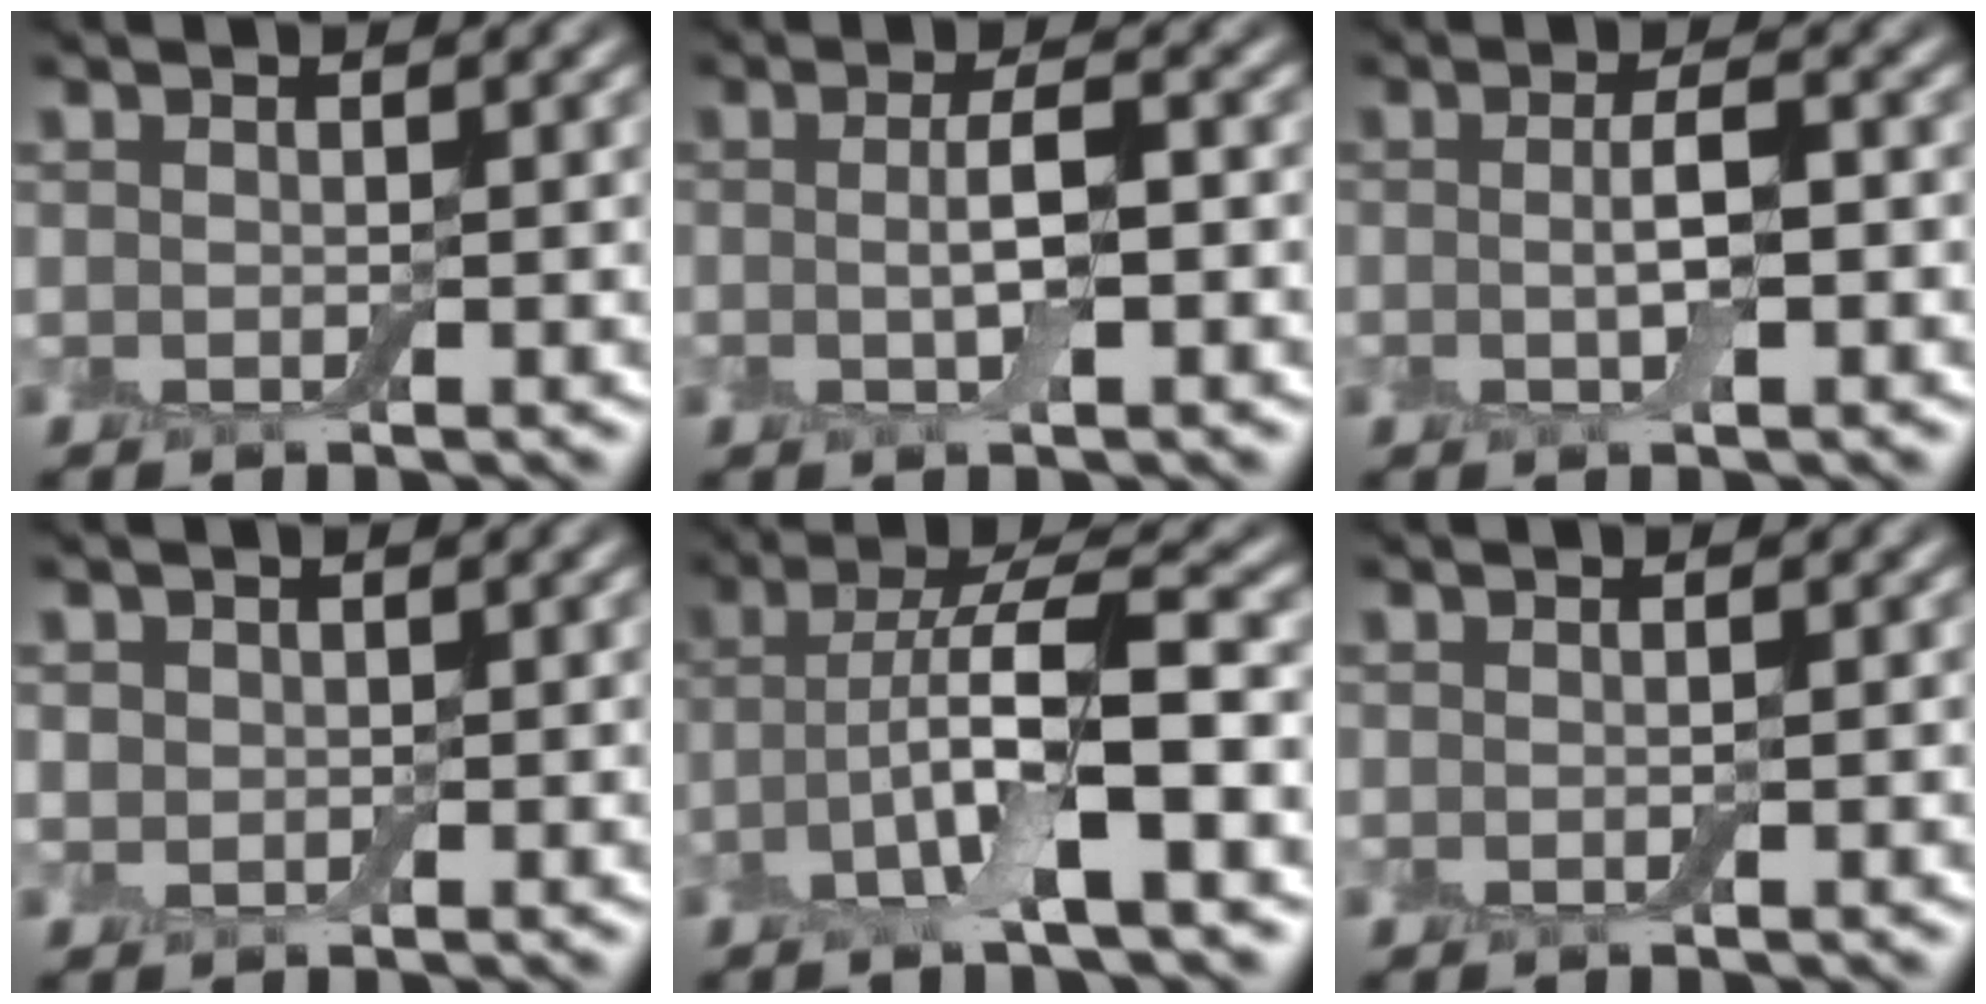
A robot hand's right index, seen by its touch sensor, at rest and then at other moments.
{"total": 3.1, "force": [-0.3, 0.8, 3.0], "torque": [-0.057, -0.005, -0.005]}
{"total": 2.8, "force": [-0.3, 0.7, 2.6], "torque": [-0.051, -0.005, -0.006]}
{"total": 1.0, "force": [0.2, 0.9, 0.2], "torque": [-0.001, -0.004, 0.005]}
{"total": 7.3, "force": [-1.9, 1.7, 6.8], "torque": [-0.132, 0.009, -0.038]}
{"total": 0.0}